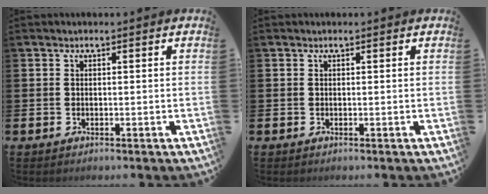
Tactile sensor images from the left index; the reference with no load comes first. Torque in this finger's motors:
{"motor_torque": [0.00, -0.26, -0.05, 0.00]}